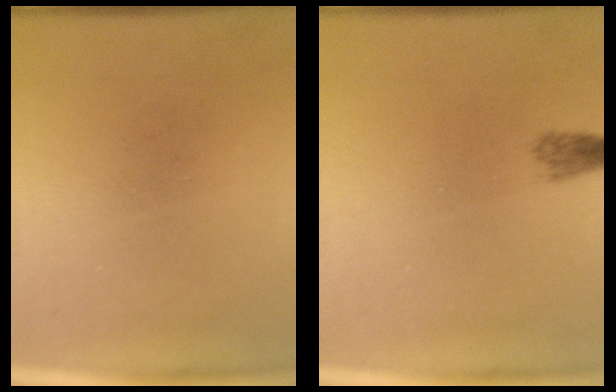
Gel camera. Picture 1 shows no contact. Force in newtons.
{"total": 1.7}